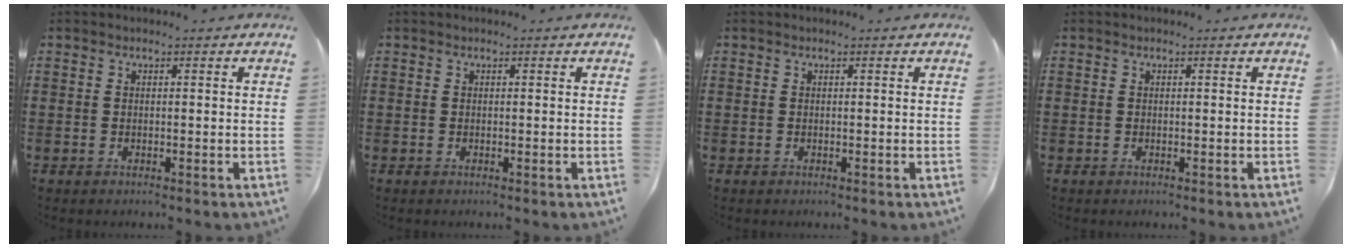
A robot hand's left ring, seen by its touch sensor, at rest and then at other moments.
{"total": 0.0}
{"total": 0.0}
{"total": 0.0}